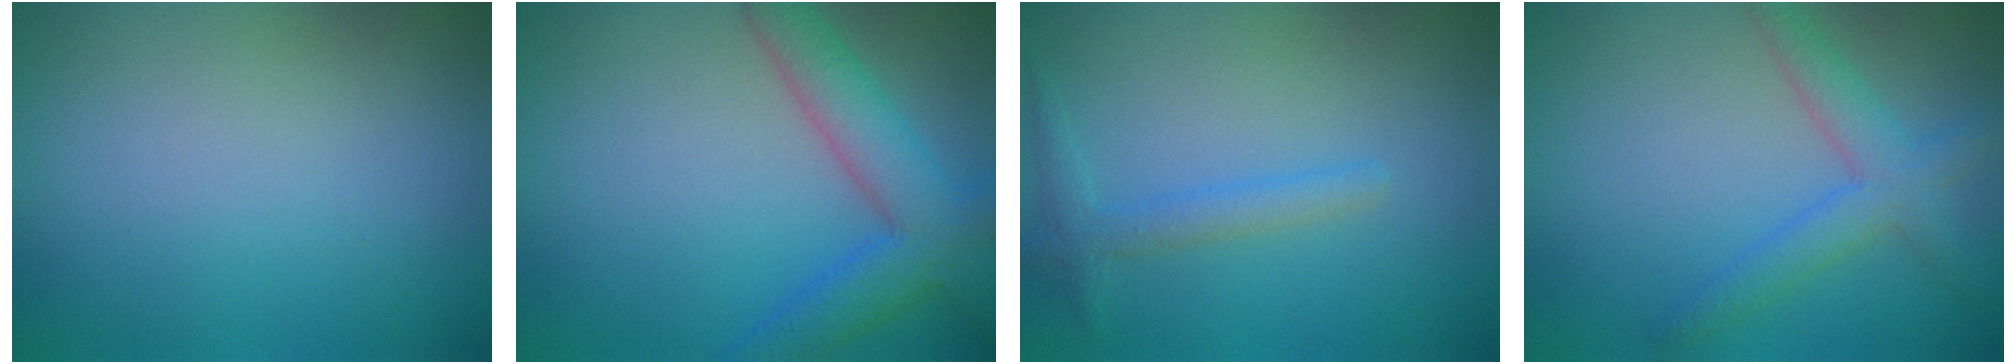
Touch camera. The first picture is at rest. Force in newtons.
{"total": 5.5, "press": 5.5, "slide": 0.4}
{"total": 1.9, "press": 1.9, "slide": 0.1}
{"total": 3.3, "press": 3.3, "slide": 0.1}